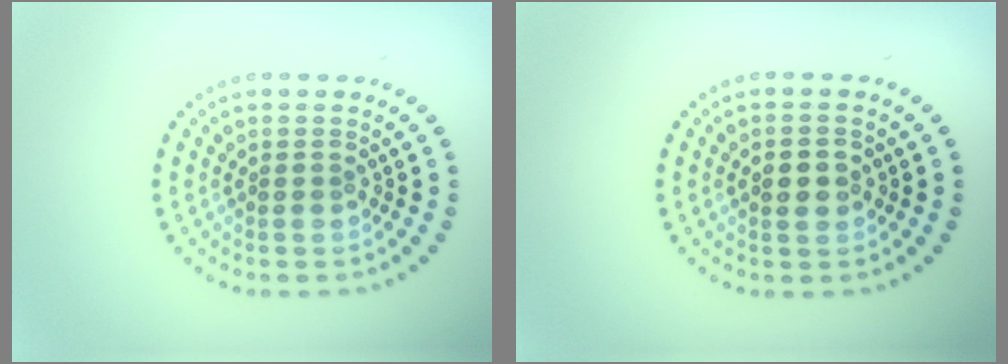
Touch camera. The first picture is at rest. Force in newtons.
{"total": 2.3, "press": 2.2, "slide": 0.1}